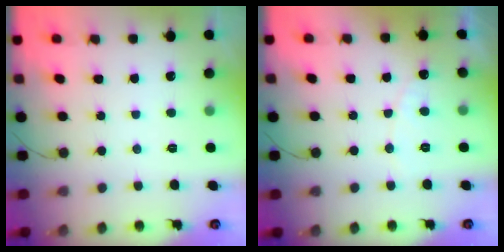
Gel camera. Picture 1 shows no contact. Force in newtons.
{"total": 5.7, "press": 5.7, "slide": 0.3}